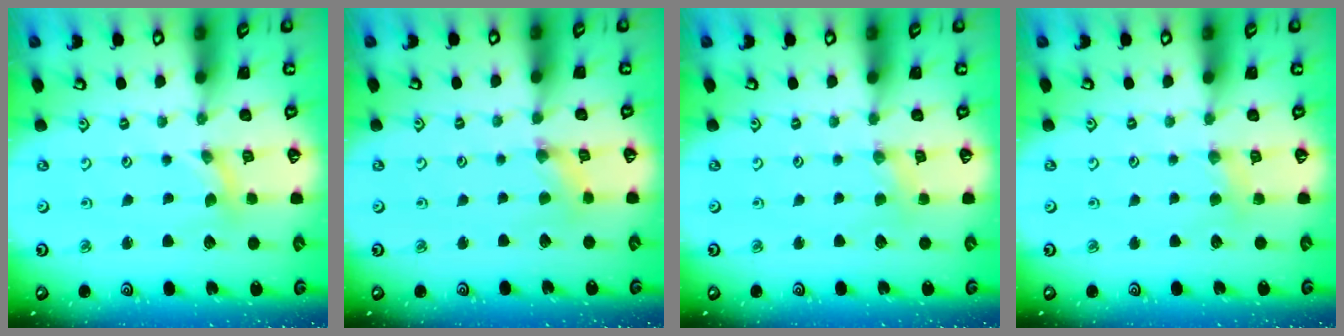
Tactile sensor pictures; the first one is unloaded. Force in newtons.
{"total": 1.5, "press": 1.4, "slide": 0.3}
{"total": 1.3, "press": 1.2, "slide": 0.2}
{"total": 3.8, "press": 3.8, "slide": 0.6}